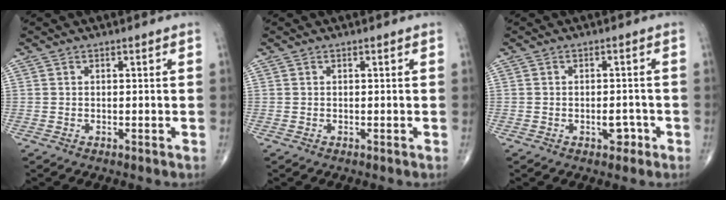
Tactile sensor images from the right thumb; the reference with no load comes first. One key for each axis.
{"total": 0.0}
{"total": 2.8, "fx": -1.3, "fy": 1.7, "fz": 1.8, "tx": -0.015, "ty": 0.009, "tz": -0.014}